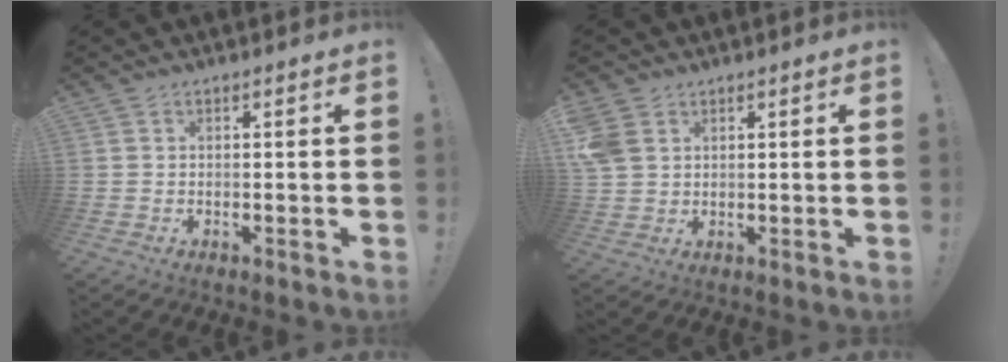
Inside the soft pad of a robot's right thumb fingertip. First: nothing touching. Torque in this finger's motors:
{"motor_torque": [0.62, 1.42, 0.78, 0.18, 0.07]}